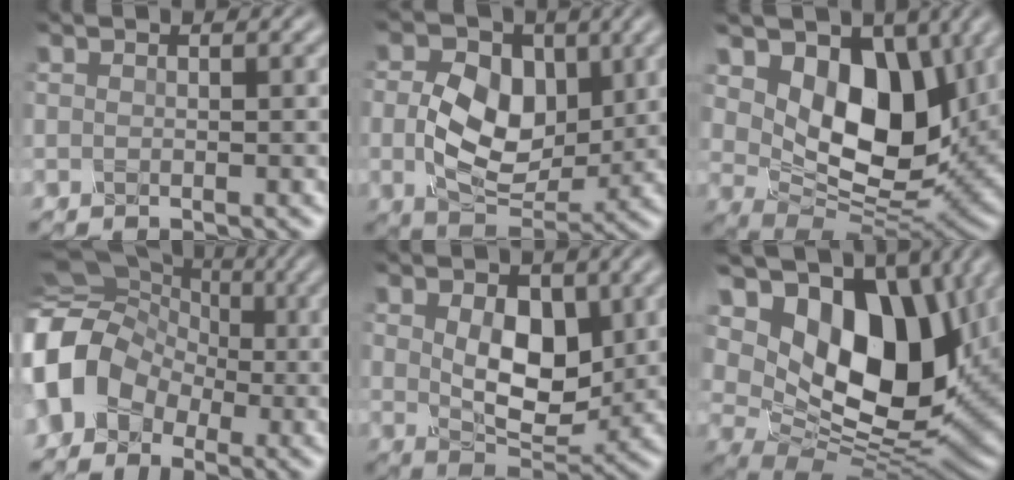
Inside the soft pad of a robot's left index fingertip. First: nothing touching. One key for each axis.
{"total": 8.2, "fx": 0.6, "fy": 5.6, "fz": 5.9, "tx": -0.114, "ty": -0.009, "tz": 0.010}
{"total": 10.1, "fx": 2.8, "fy": 6.7, "fz": 7.1, "tx": -0.124, "ty": -0.023, "tz": 0.047}
{"total": 10.5, "fx": -2.5, "fy": 8.9, "fz": 4.9, "tx": -0.092, "ty": -0.010, "tz": -0.069}
{"total": 6.0, "fx": 0.8, "fy": 3.7, "fz": 4.6, "tx": -0.081, "ty": -0.014, "tz": 0.023}
{"total": 15.6, "fx": 4.9, "fy": 9.8, "fz": 11.2, "tx": -0.190, "ty": -0.004, "tz": 0.088}